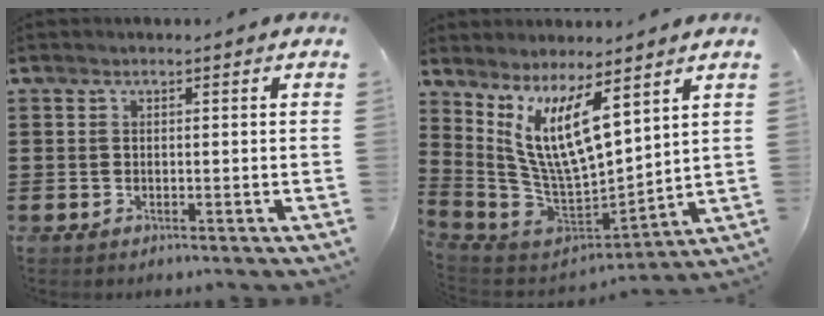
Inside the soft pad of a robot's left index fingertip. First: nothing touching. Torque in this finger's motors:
{"motor_torque": [1.48, 0.66, 1.05, 0.21]}